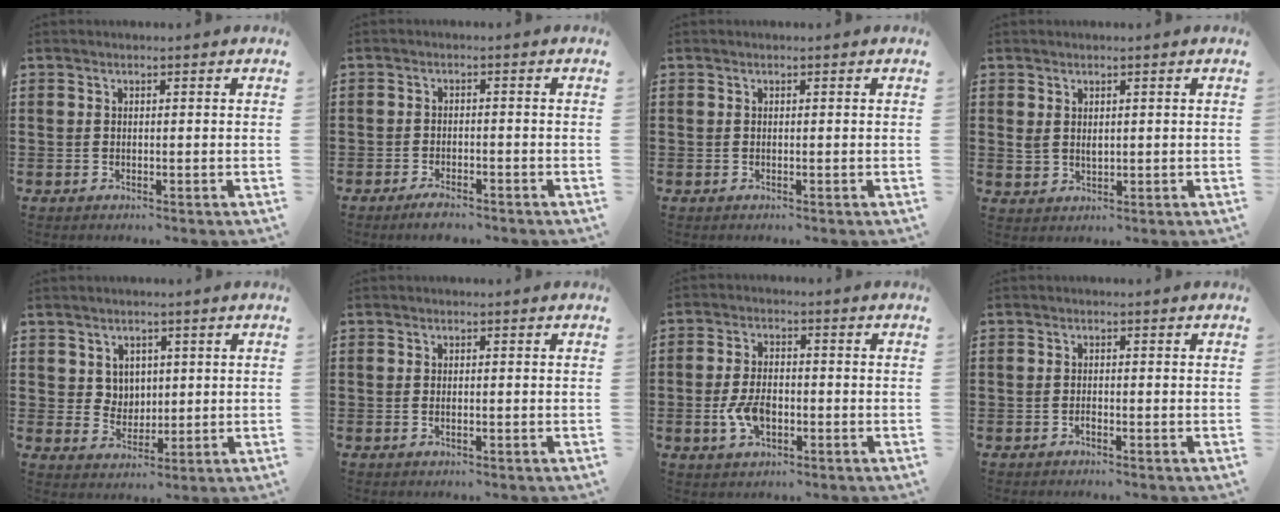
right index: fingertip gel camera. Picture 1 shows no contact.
{"total": 2.2, "force": [-2.1, 0.3, 0.7], "torque": [-0.016, 0.002, -0.040]}
{"total": 0.0}
{"total": 1.9, "force": [0.7, 1.3, 1.1], "torque": [-0.025, 0.005, 0.013]}
{"total": 3.9, "force": [2.0, 3.2, 0.8], "torque": [-0.030, 0.008, 0.037]}
{"total": 0.8, "force": [-0.2, 0.2, 0.7], "torque": [-0.014, -0.003, -0.003]}
{"total": 5.6, "force": [-1.5, 3.2, 4.4], "torque": [-0.096, 0.001, -0.029]}
{"total": 0.9, "force": [-0.6, 0.3, 0.6], "torque": [-0.013, -0.004, -0.010]}